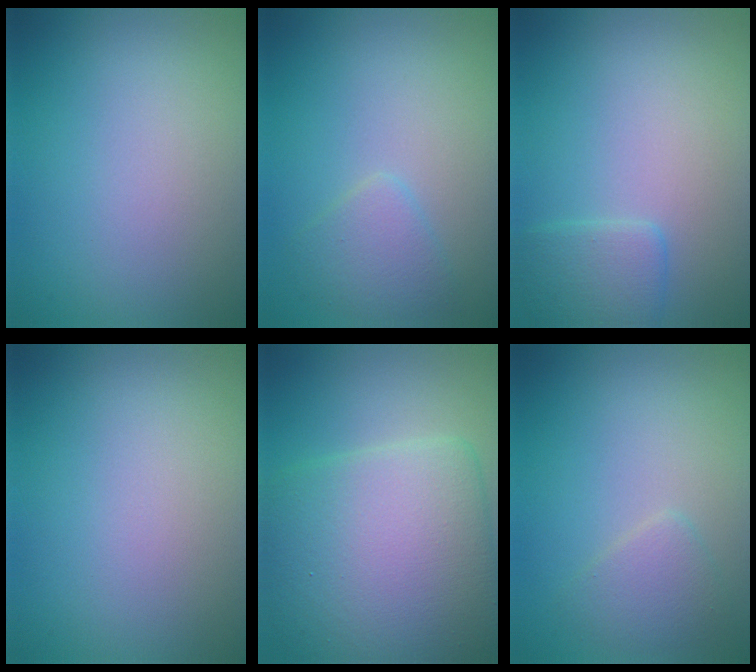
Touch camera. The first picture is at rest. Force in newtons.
{"total": 2.2, "press": 2.2, "slide": 0.1}
{"total": 2.3, "press": 2.3, "slide": 0.2}
{"total": 0.0}
{"total": 10.6, "press": 10.6, "slide": 0.1}
{"total": 2.0, "press": 2.0, "slide": 0.1}